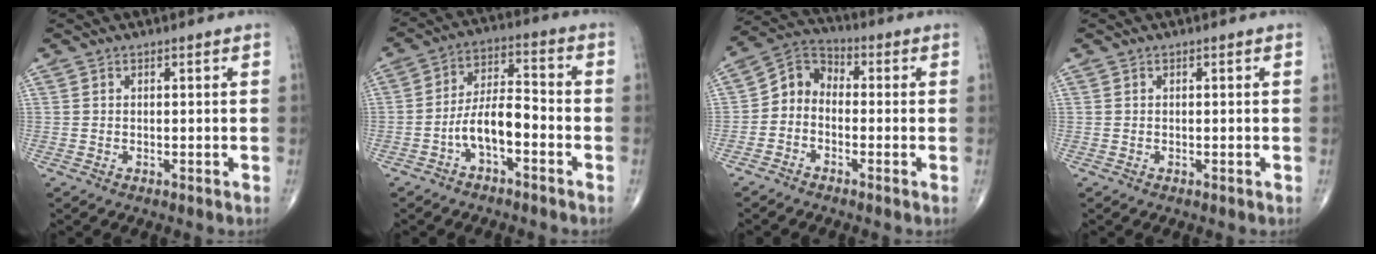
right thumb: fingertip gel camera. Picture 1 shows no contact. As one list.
[{"total": 8.6, "force": [-3.5, 3.6, 7.0], "torque": [-0.124, 0.044, -0.067]}, {"total": 6.3, "force": [-1.6, 5.0, 3.6], "torque": [-0.048, 0.033, -0.053]}, {"total": 0.0}]